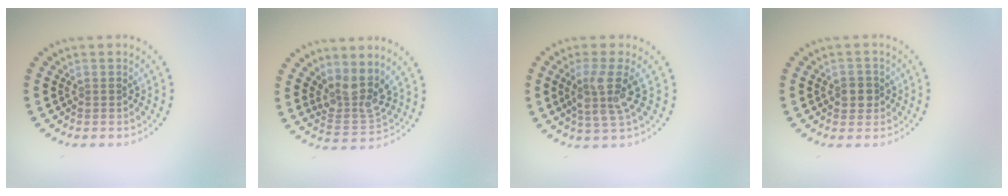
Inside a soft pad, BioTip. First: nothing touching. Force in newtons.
{"total": 3.5, "press": 2.8, "slide": 2.2}
{"total": 3.6, "press": 3.0, "slide": 2.1}
{"total": 1.8, "press": 1.8, "slide": 0.6}